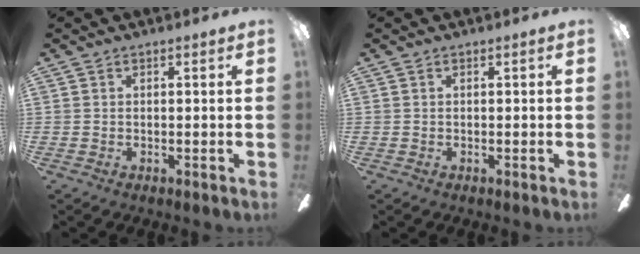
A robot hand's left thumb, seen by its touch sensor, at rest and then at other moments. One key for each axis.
{"total": 0.0}